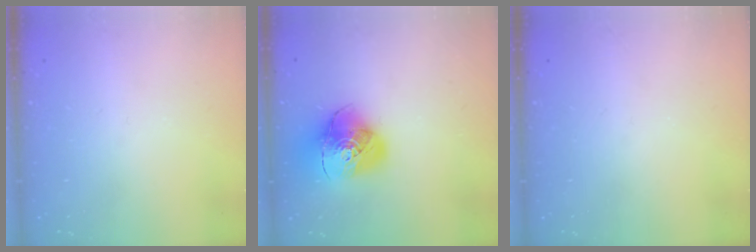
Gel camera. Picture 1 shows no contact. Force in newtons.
{"total": 15.3, "press": 15.2, "slide": 1.8}
{"total": 0.0}